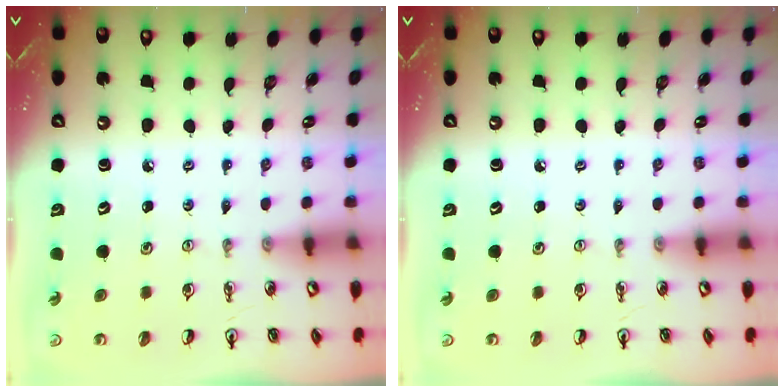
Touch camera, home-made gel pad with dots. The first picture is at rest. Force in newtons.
{"total": 0.0}